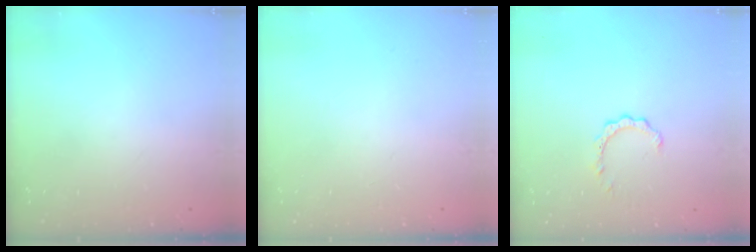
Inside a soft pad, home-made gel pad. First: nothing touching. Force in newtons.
{"total": 0.0}
{"total": 2.4, "press": 2.3, "slide": 0.3}